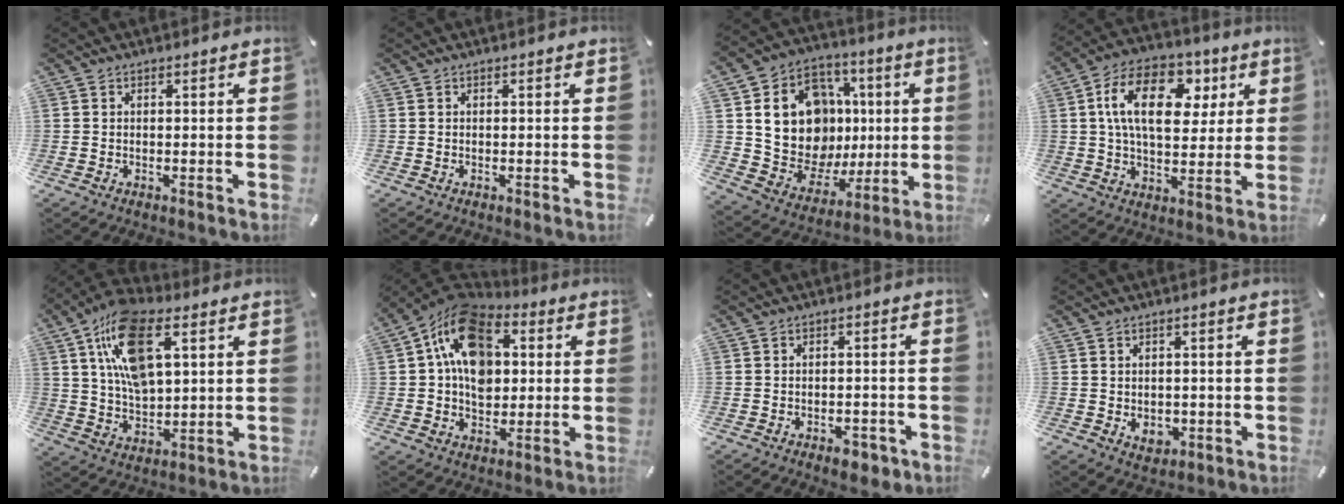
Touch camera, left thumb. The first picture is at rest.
{"total": 0.0}
{"total": 18.5, "force": [3.9, 15.3, 9.6], "torque": [-0.172, -0.020, 0.090]}
{"total": 17.7, "force": [5.5, 11.2, 12.6], "torque": [-0.220, -0.002, 0.093]}
{"total": 16.1, "force": [7.2, 8.1, 11.8], "torque": [-0.244, -0.012, 0.125]}
{"total": 16.0, "force": [3.2, 12.1, 10.0], "torque": [-0.178, -0.008, 0.055]}
{"total": 4.1, "force": [-2.6, 2.2, 2.4], "torque": [-0.032, 0.017, -0.044]}
{"total": 3.5, "force": [-0.5, 3.1, 1.6], "torque": [-0.010, -0.002, -0.009]}